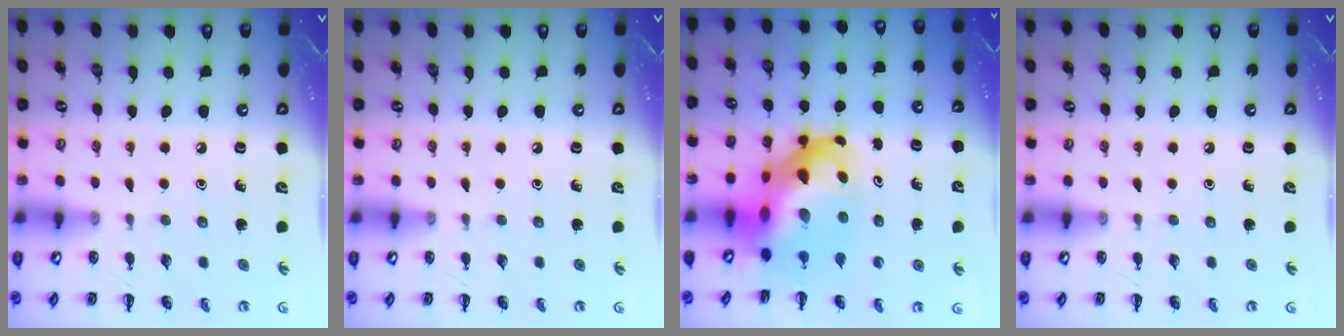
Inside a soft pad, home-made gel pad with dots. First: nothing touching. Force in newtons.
{"total": 0.0}
{"total": 14.5, "press": 14.0, "slide": 3.9}
{"total": 0.0}